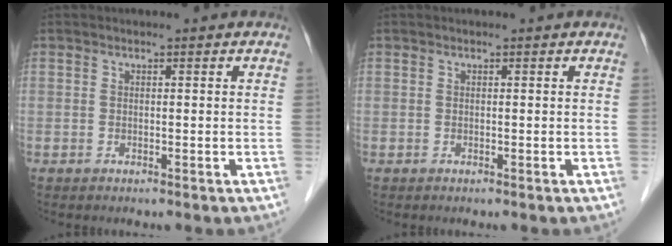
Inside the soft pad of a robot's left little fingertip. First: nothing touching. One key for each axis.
{"total": 0.0}